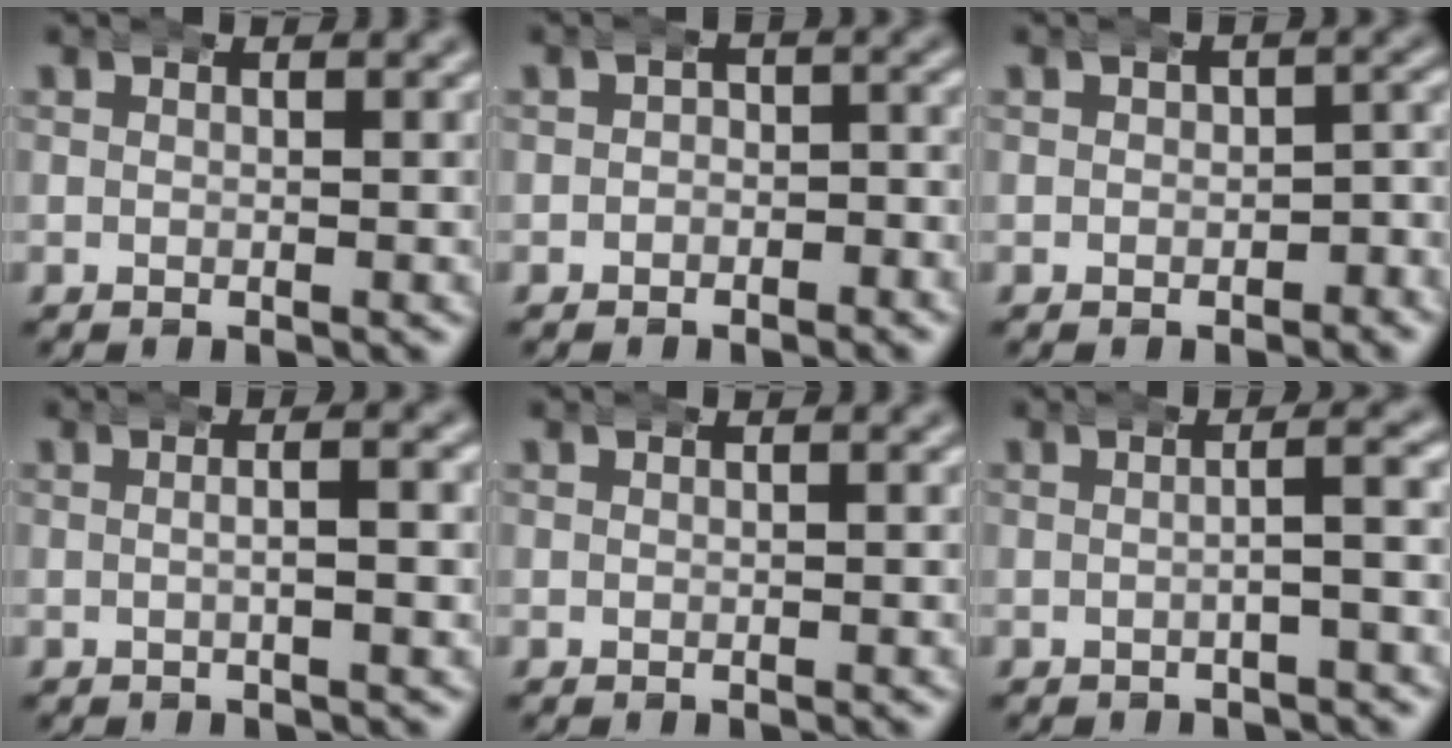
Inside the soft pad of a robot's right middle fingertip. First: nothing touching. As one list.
[{"total": 2.1, "force": [-1.4, 1.5, 0.4], "torque": [0.009, -0.002, -0.031]}, {"total": 2.1, "force": [-1.6, 1.3, 0.2], "torque": [0.004, 0.000, -0.030]}, {"total": 2.1, "force": [-0.1, 0.4, 2.0], "torque": [-0.025, 0.011, -0.010]}, {"total": 0.0}, {"total": 1.8, "force": [-0.2, 0.1, 1.8], "torque": [-0.015, 0.012, -0.012]}]